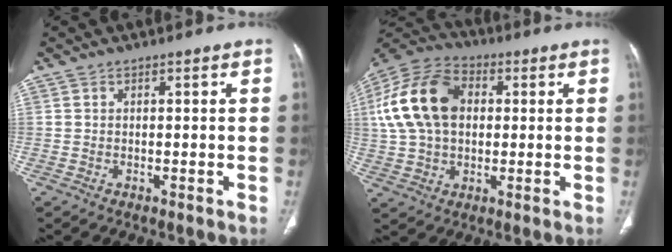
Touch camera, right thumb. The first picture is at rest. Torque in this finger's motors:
{"motor_torque": [0.91, 3.31, 1.34, 0.00, 0.21]}